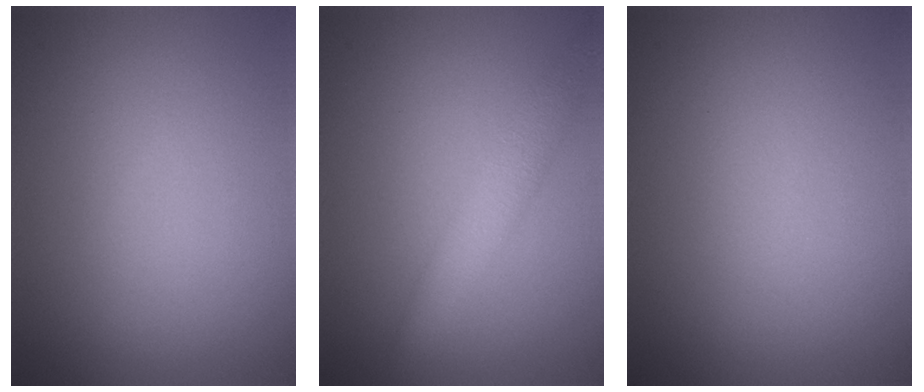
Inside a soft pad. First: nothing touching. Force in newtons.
{"total": 2.4, "press": 2.4, "slide": 0.2}
{"total": 0.0}